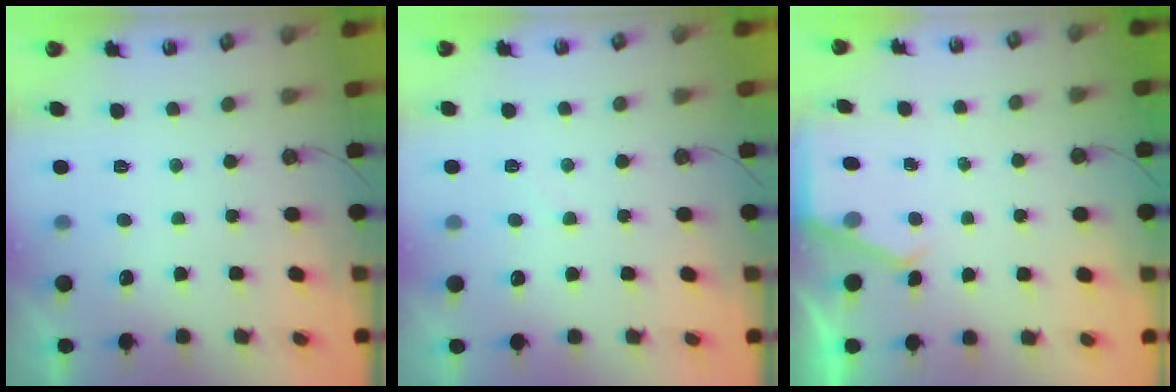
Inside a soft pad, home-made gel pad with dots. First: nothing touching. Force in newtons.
{"total": 5.8, "press": 5.8, "slide": 0.6}
{"total": 3.1, "press": 3.1, "slide": 0.5}